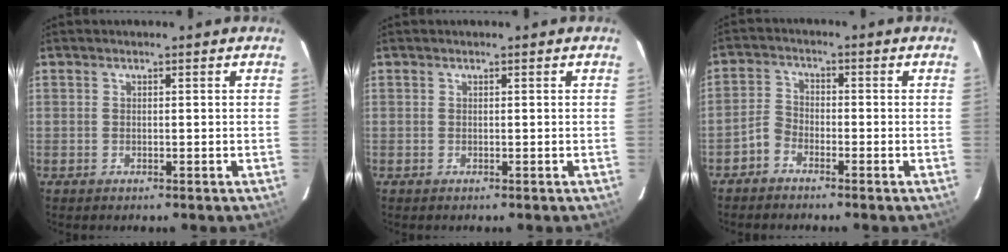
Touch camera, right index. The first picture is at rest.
{"total": 0.0}
{"total": 3.1, "force": [-2.3, 1.8, 0.9], "torque": [-0.021, 0.012, -0.049]}